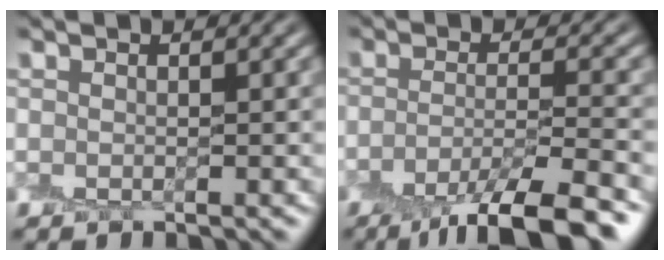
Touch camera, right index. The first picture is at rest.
{"total": 8.1, "force": [-5.4, 1.7, 5.8], "torque": [-0.080, -0.002, -0.088]}